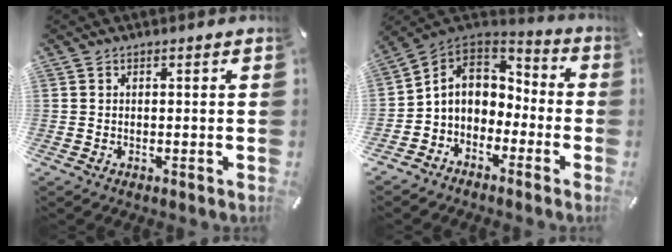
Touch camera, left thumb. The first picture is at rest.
{"total": 7.7, "force": [-1.1, 7.1, 2.8], "torque": [-0.072, 0.013, -0.016]}